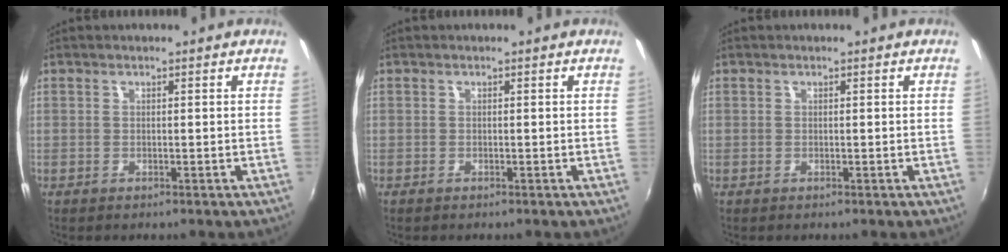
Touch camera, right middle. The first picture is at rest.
{"total": 0.0}
{"total": 0.0}